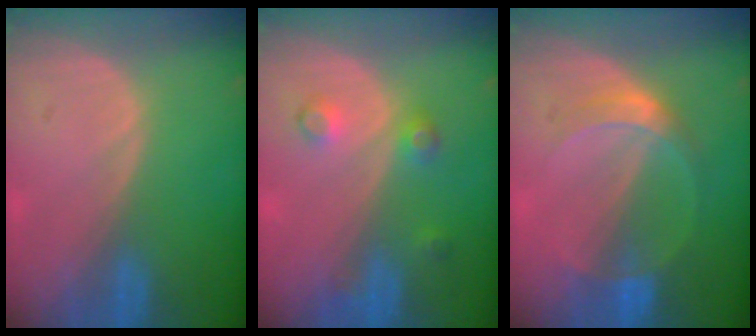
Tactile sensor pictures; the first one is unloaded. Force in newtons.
{"total": 3.5, "press": 3.2, "slide": 1.4}
{"total": 5.2, "press": 4.7, "slide": 2.0}